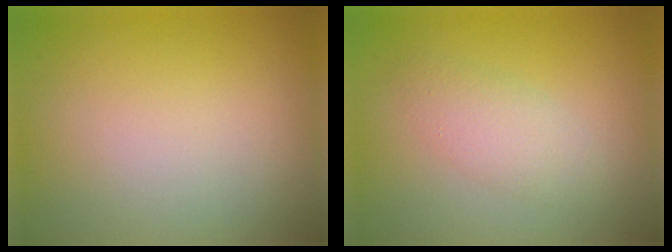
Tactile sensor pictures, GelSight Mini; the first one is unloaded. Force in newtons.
{"total": 2.6, "press": 2.6, "slide": 0.1}